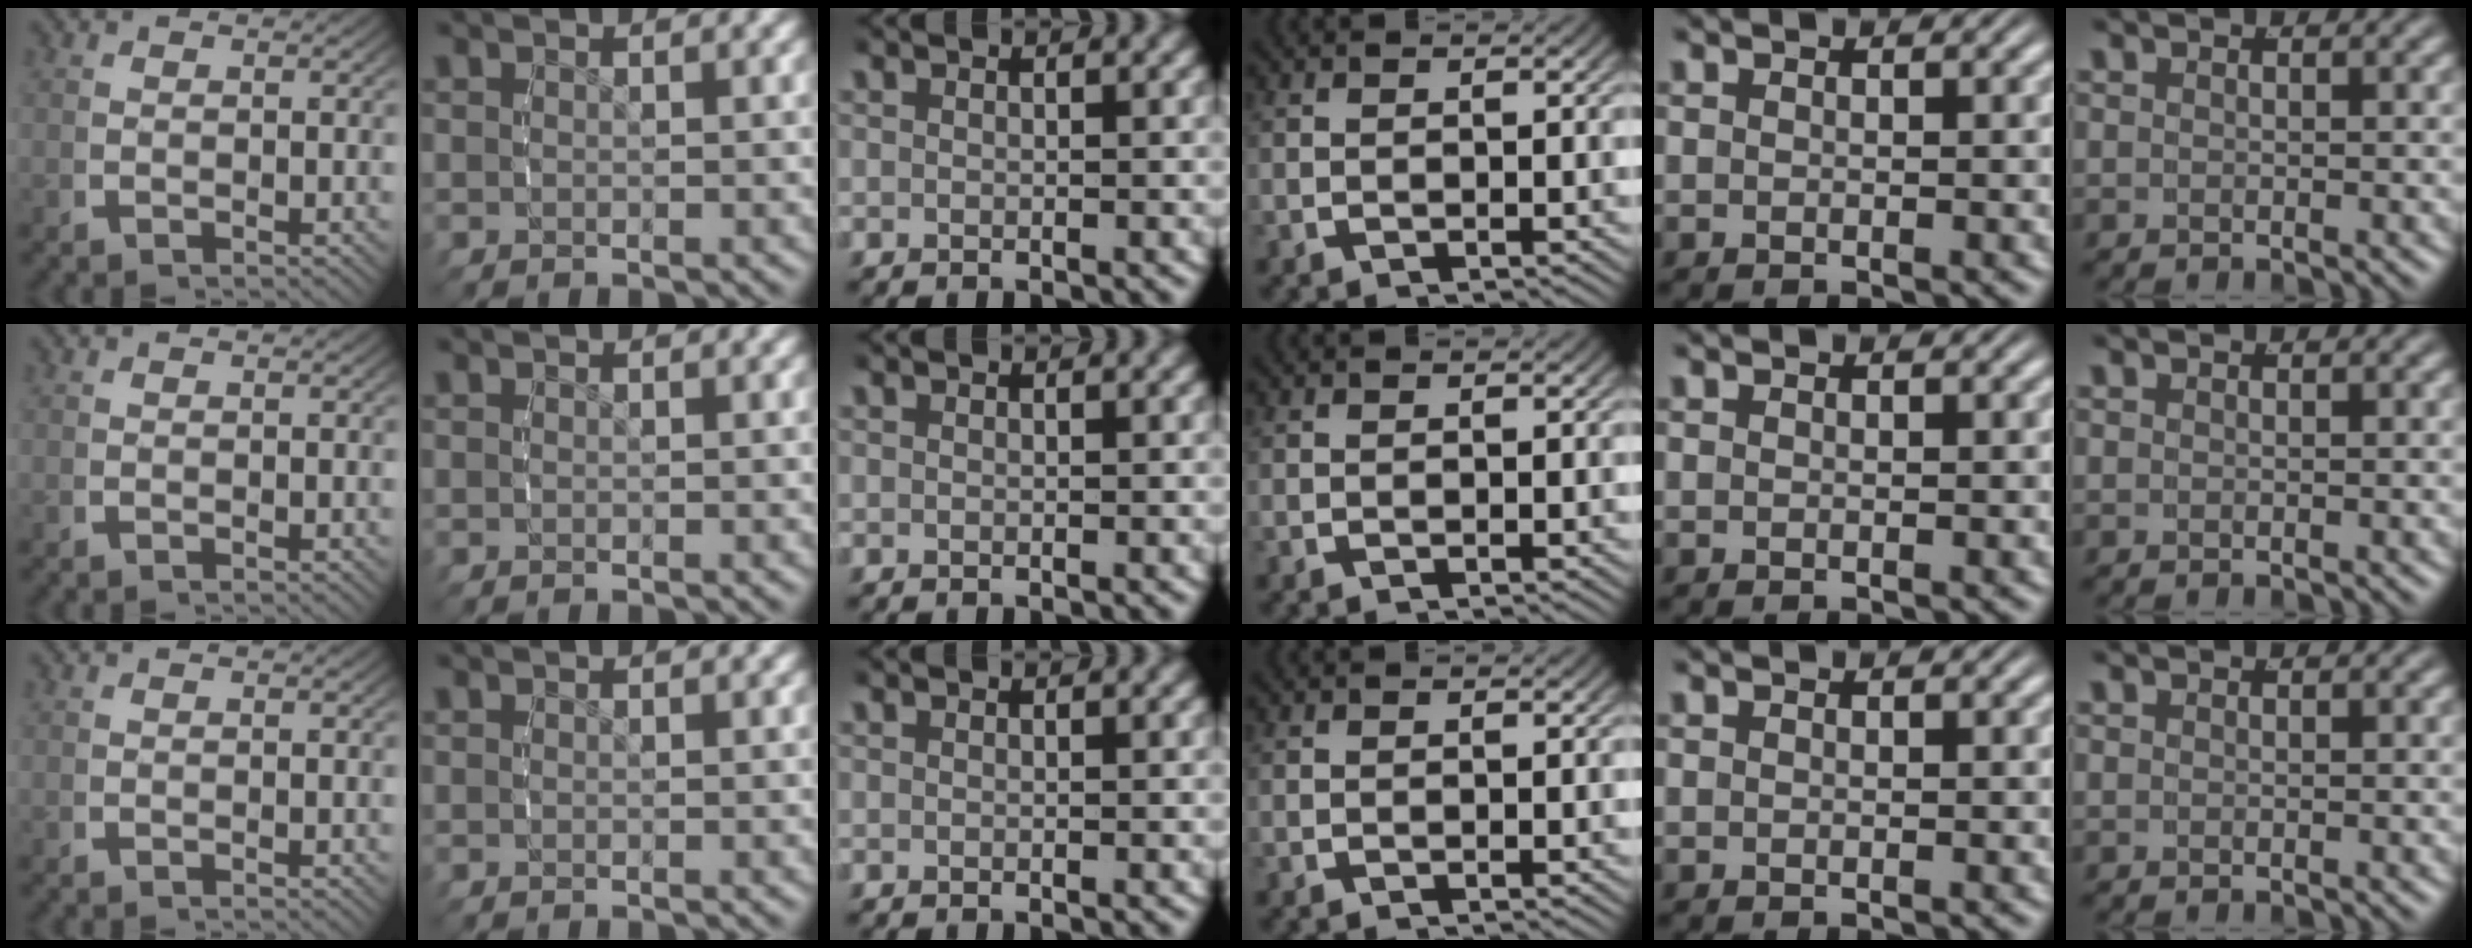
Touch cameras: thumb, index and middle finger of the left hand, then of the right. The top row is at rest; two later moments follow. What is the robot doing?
{"motion": "reach", "object": "napkin"}